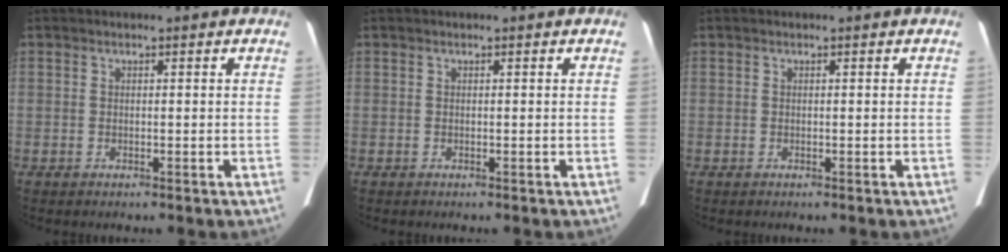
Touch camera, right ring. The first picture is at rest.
{"total": 0.0}
{"total": 0.0}